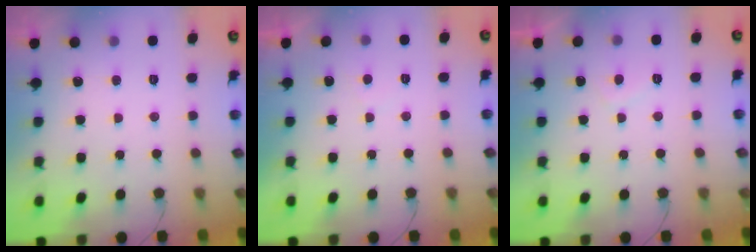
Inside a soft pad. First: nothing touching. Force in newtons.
{"total": 0.7, "press": 0.3, "slide": 0.6}
{"total": 2.1, "press": 2.0, "slide": 0.9}